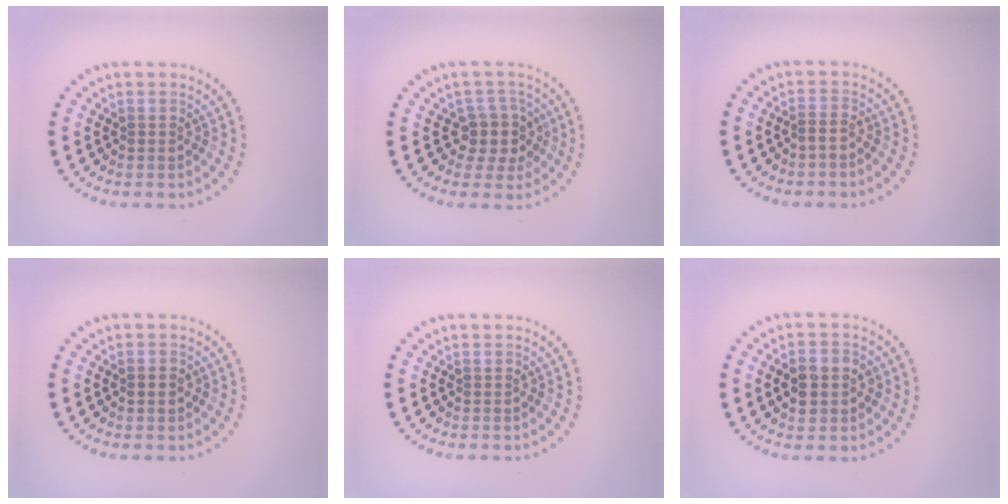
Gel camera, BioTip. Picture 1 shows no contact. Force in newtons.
{"total": 2.7, "press": 2.3, "slide": 1.5}
{"total": 0.6, "press": 0.4, "slide": 0.5}
{"total": 1.4, "press": 1.4, "slide": 0.1}
{"total": 0.0}
{"total": 3.0, "press": 3.0, "slide": 0.2}